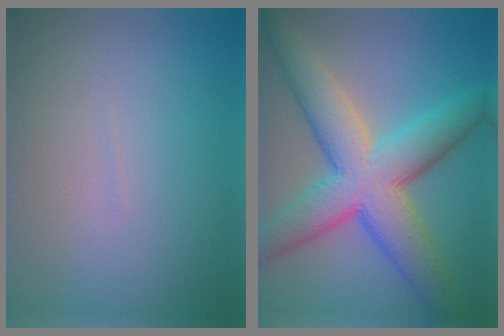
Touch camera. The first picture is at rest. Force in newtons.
{"total": 10.2, "press": 10.2, "slide": 0.6}